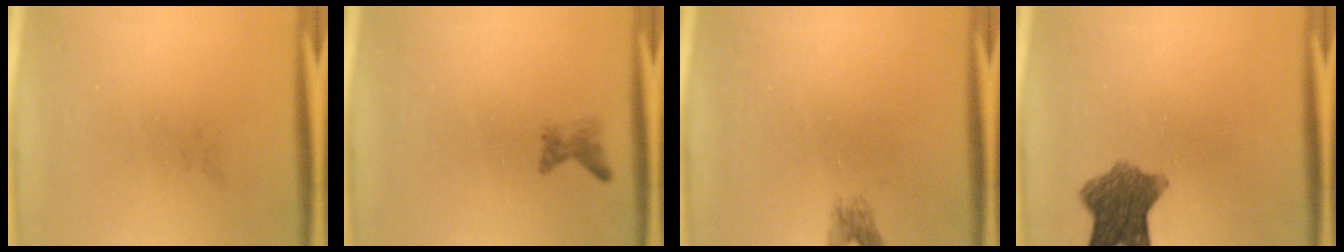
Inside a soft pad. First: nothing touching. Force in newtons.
{"total": 1.2}
{"total": 1.5}
{"total": 8.0}